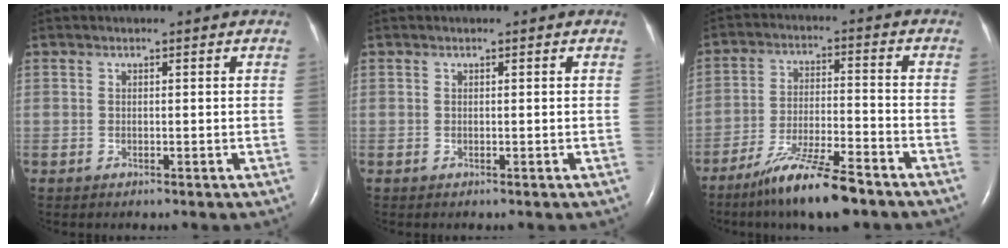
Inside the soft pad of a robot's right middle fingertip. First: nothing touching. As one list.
[{"total": 0.0}, {"total": 11.4, "force": [-8.5, 0.9, 7.6], "torque": [-0.142, -0.026, -0.150]}]